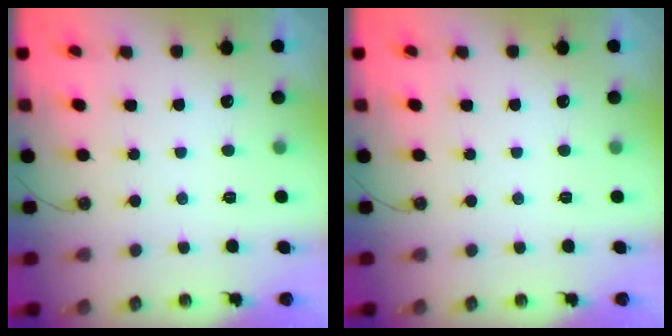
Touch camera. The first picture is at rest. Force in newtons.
{"total": 0.0}